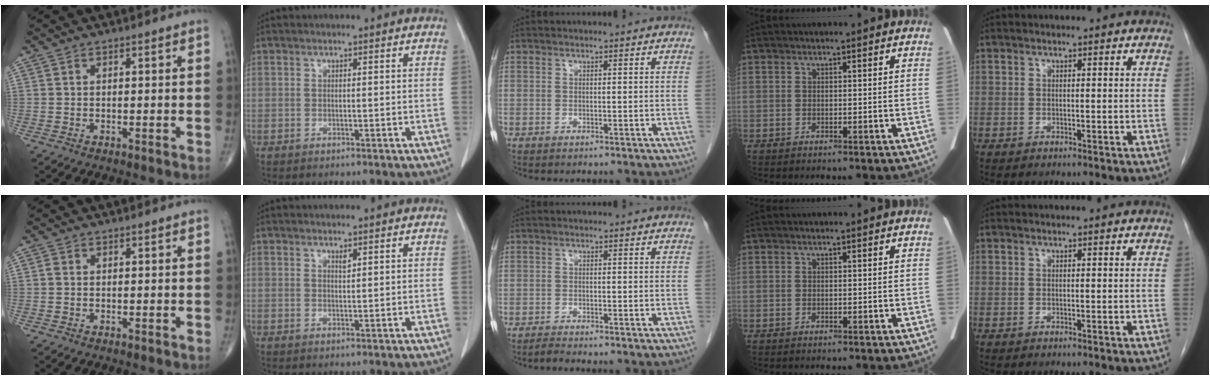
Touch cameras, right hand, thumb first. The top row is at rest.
{"thumb": {"total": 0.7, "force": [0.0, 0.5, 0.4], "torque": [-0.007, 0.000, -0.004]}, "index": {"total": 0.7, "force": [0.6, 0.1, 0.4], "torque": [-0.009, -0.006, 0.009]}, "middle": {"total": 1.1, "force": [-1.1, -0.2, 0.3], "torque": [-0.014, -0.006, -0.021]}}